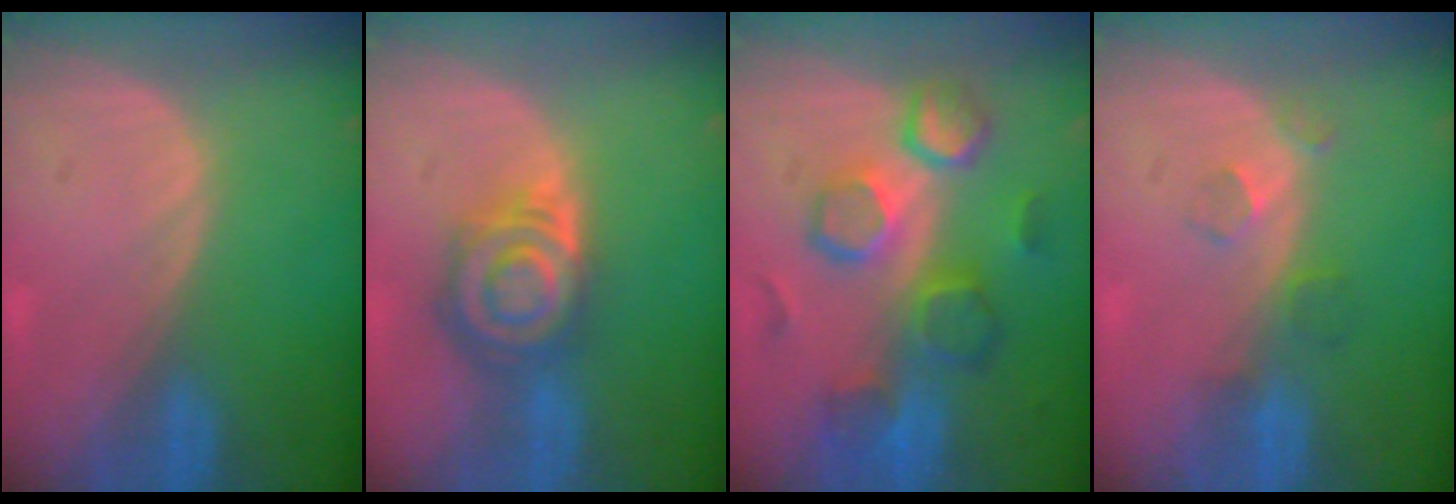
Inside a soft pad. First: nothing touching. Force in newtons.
{"total": 8.0, "press": 7.0, "slide": 3.8}
{"total": 9.9, "press": 9.4, "slide": 3.1}
{"total": 3.3, "press": 2.8, "slide": 1.7}